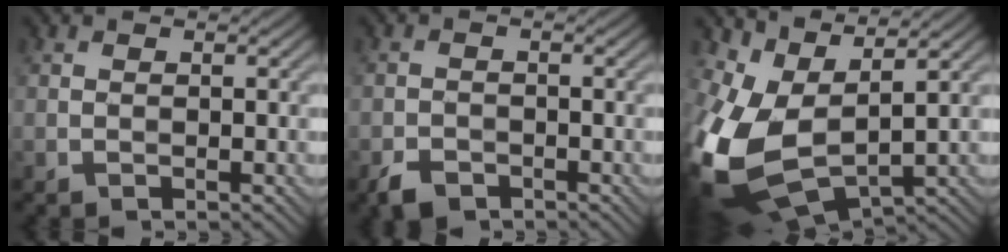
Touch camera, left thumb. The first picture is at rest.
{"total": 2.7, "force": [-2.0, 1.4, 1.2], "torque": [-0.025, -0.005, -0.045]}
{"total": 14.2, "force": [1.8, 8.0, 11.6], "torque": [-0.299, -0.025, 0.048]}